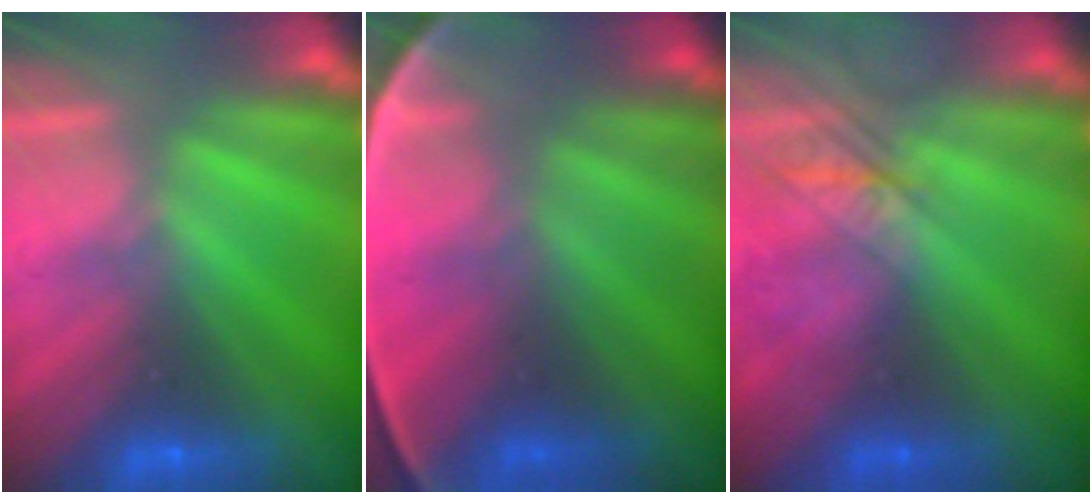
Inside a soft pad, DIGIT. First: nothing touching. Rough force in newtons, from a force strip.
{"total": 10.5}
{"total": 2.5}